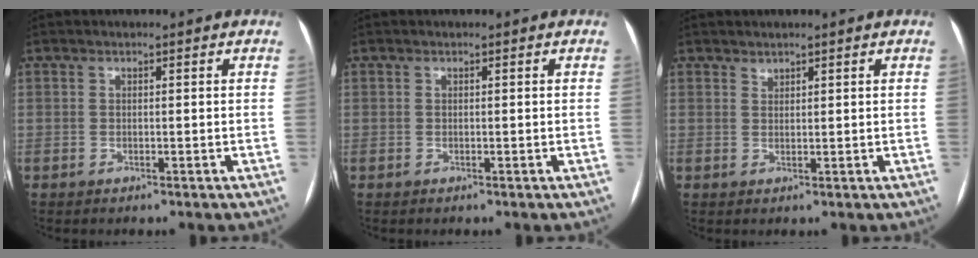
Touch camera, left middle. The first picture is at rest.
{"total": 0.0}
{"total": 0.9, "force": [0.9, 0.3, 0.1], "torque": [0.000, -0.001, 0.015]}